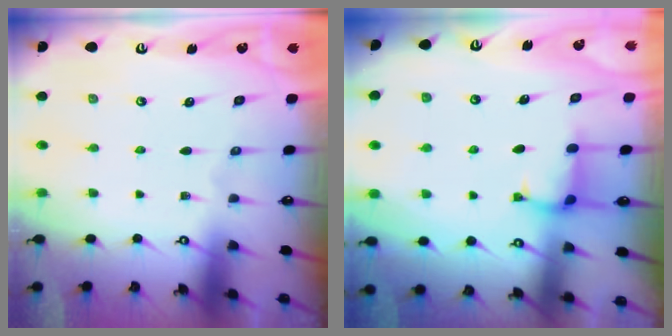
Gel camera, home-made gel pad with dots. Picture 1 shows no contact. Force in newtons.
{"total": 2.5, "press": 2.5, "slide": 0.4}